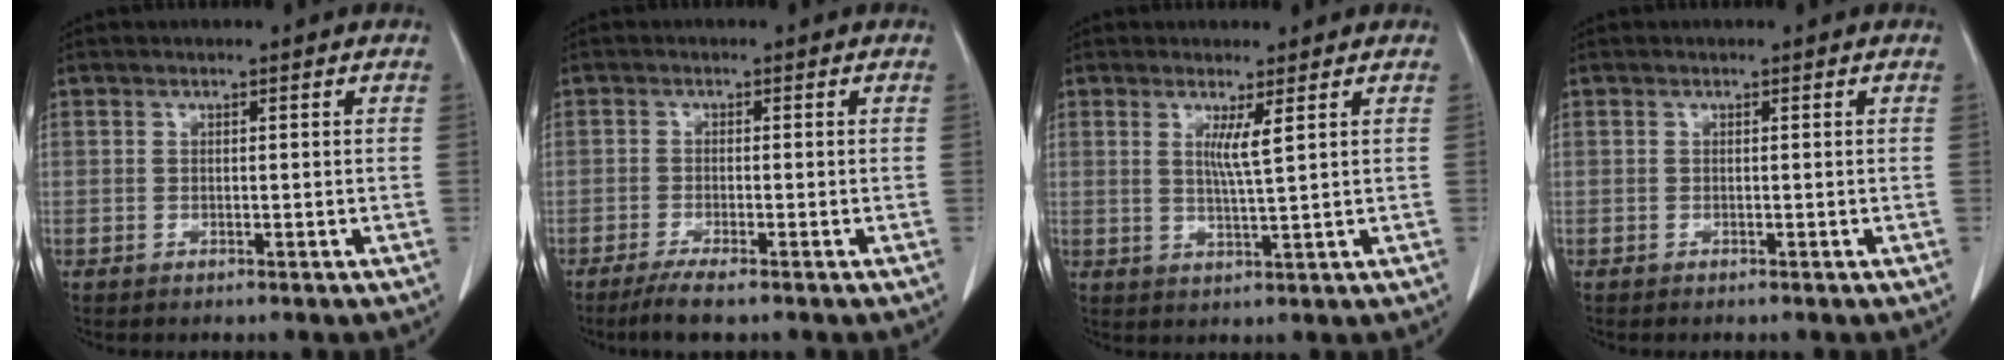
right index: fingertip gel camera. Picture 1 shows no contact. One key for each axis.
{"total": 4.1, "fx": -3.0, "fy": 0.1, "fz": 2.8, "tx": -0.049, "ty": -0.010, "tz": -0.052}
{"total": 3.2, "fx": 1.2, "fy": -0.5, "fz": 2.9, "tx": -0.056, "ty": -0.010, "tz": 0.024}
{"total": 0.0}